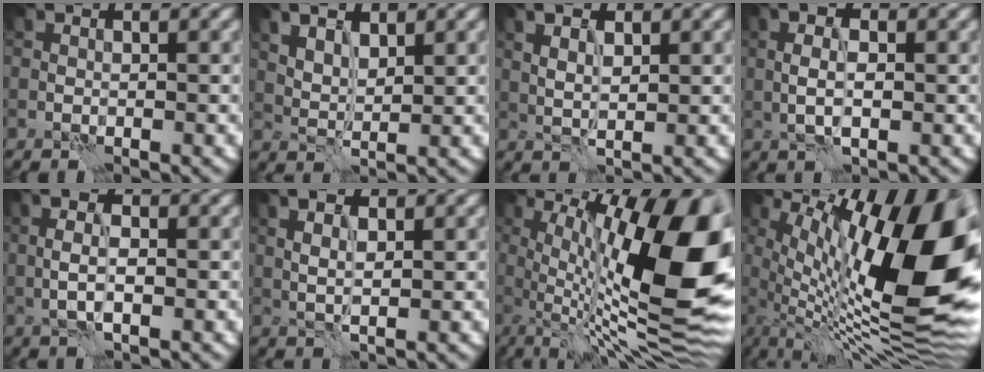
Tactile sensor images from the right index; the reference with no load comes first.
{"total": 3.9, "force": [2.3, 2.0, 2.5], "torque": [-0.046, 0.008, 0.036]}
{"total": 2.9, "force": [1.2, 1.3, 2.3], "torque": [-0.038, 0.001, 0.022]}
{"total": 4.1, "force": [0.2, 2.0, 3.5], "torque": [-0.072, 0.006, -0.001]}
{"total": 3.8, "force": [-0.2, 1.8, 3.4], "torque": [-0.078, 0.007, -0.007]}
{"total": 3.2, "force": [1.1, 1.4, 2.6], "torque": [-0.046, 0.003, 0.014]}
{"total": 16.7, "force": [1.2, 5.3, 15.7], "torque": [-0.210, 0.016, 0.017]}
{"total": 17.2, "force": [2.3, 6.7, 15.7], "torque": [-0.230, 0.009, 0.041]}